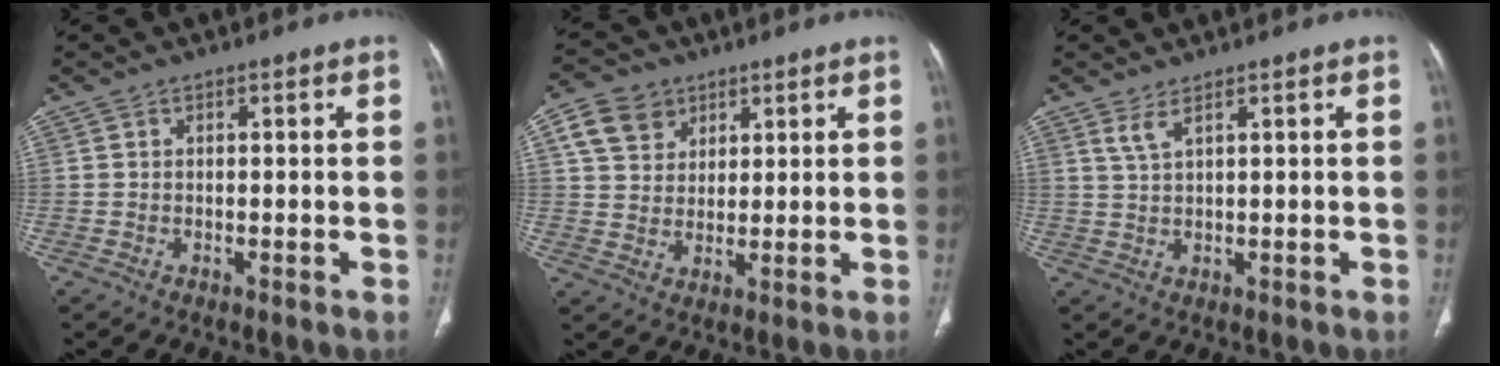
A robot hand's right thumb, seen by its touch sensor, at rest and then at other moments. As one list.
[{"total": 8.1, "force": [3.9, 6.3, 3.2], "torque": [-0.037, -0.009, 0.076]}, {"total": 2.5, "force": [1.7, 0.3, 1.8], "torque": [-0.047, -0.008, 0.042]}]